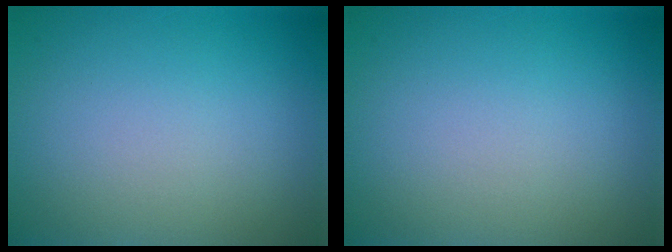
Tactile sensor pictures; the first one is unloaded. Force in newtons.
{"total": 0.0}